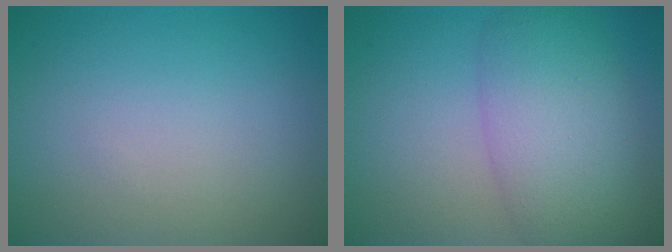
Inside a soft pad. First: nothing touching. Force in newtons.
{"total": 7.1, "press": 7.1, "slide": 0.2}